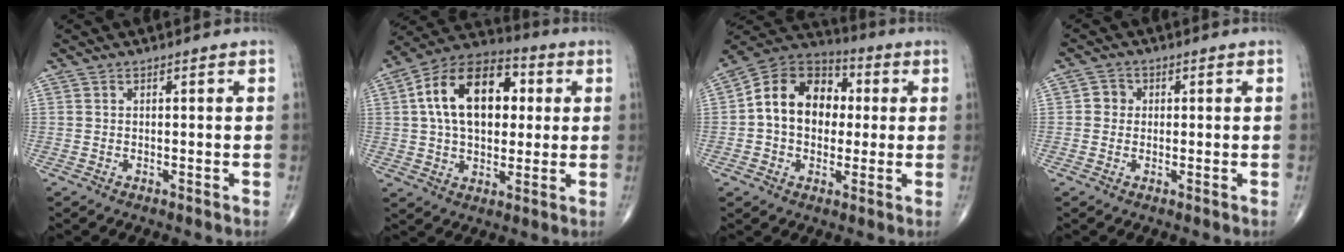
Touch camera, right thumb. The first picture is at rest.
{"total": 18.8, "force": [3.6, 11.8, 14.2], "torque": [-0.206, 0.016, 0.052]}
{"total": 14.9, "force": [1.2, 11.2, 9.8], "torque": [-0.125, 0.031, 0.009]}
{"total": 2.5, "force": [0.1, 2.3, 0.8], "torque": [0.003, 0.006, -0.004]}